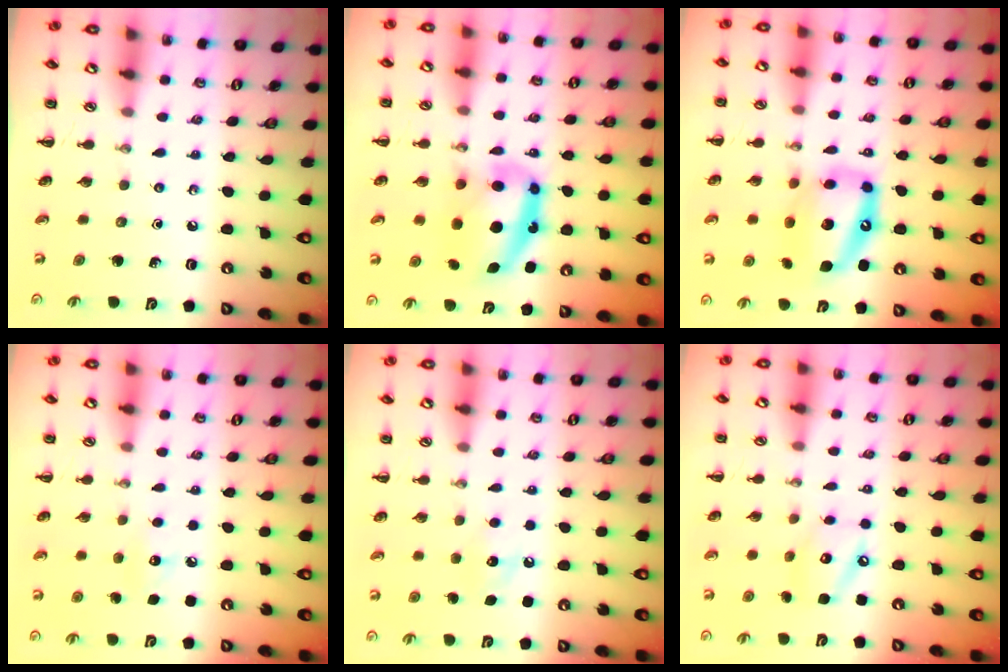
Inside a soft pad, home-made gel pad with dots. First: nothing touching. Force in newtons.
{"total": 12.1, "press": 11.8, "slide": 2.9}
{"total": 14.2, "press": 13.7, "slide": 3.9}
{"total": 6.2, "press": 6.0, "slide": 1.6}
{"total": 6.0, "press": 5.8, "slide": 1.3}
{"total": 8.6, "press": 8.5, "slide": 0.8}